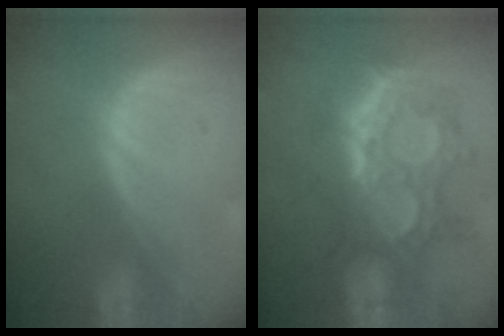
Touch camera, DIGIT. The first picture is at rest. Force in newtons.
{"total": 11.8, "press": 10.6, "slide": 5.2}